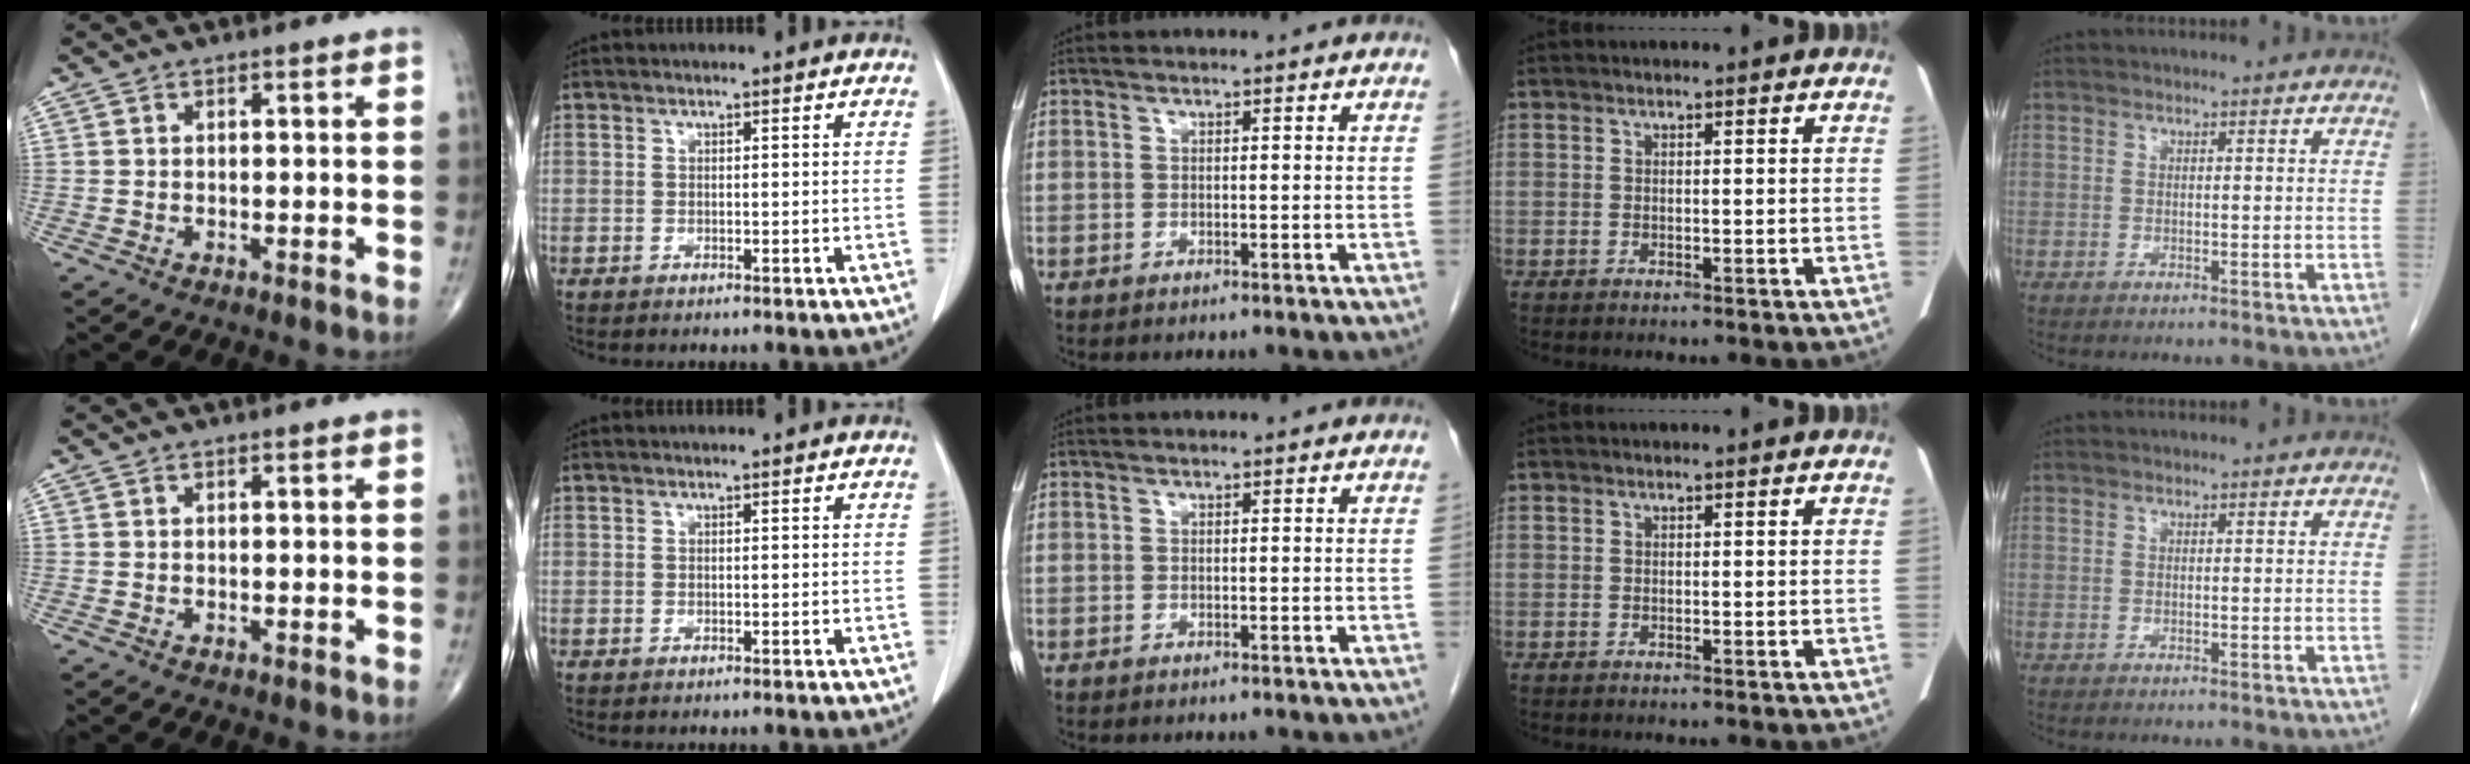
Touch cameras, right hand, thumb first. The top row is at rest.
{}